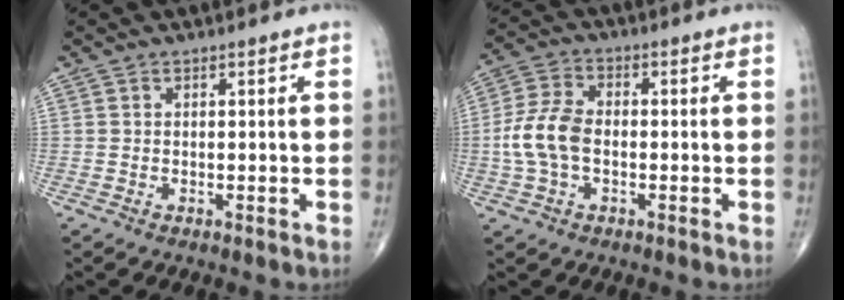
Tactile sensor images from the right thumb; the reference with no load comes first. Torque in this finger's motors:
{"motor_torque": [-0.17, 0.57, 0.92, -0.30, 0.09]}